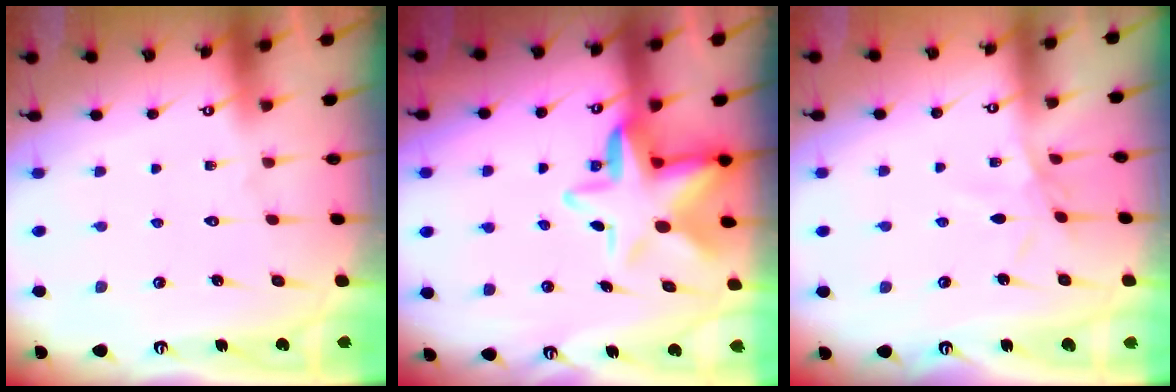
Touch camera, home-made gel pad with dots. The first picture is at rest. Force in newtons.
{"total": 10.5, "press": 10.4, "slide": 1.6}
{"total": 3.5, "press": 3.5, "slide": 0.2}